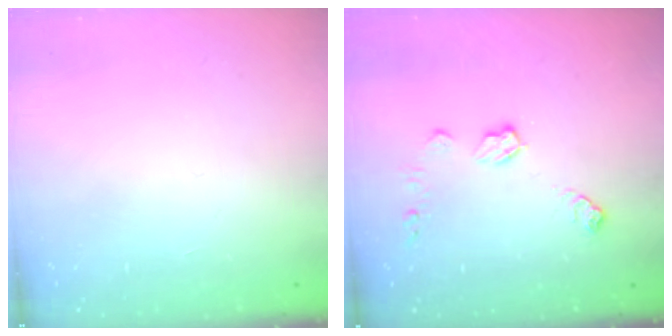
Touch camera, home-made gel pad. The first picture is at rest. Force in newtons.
{"total": 7.2, "press": 7.2, "slide": 0.6}